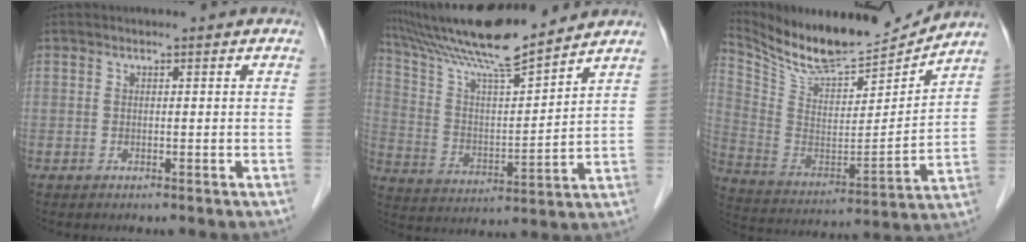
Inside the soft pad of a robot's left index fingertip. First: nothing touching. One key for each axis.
{"total": 15.1, "fx": 13.2, "fy": 0.0, "fz": 7.3, "tx": -0.138, "ty": 0.005, "tz": 0.236}
{"total": 14.9, "fx": 14.1, "fy": 1.8, "fz": 4.5, "tx": -0.099, "ty": -0.031, "tz": 0.249}